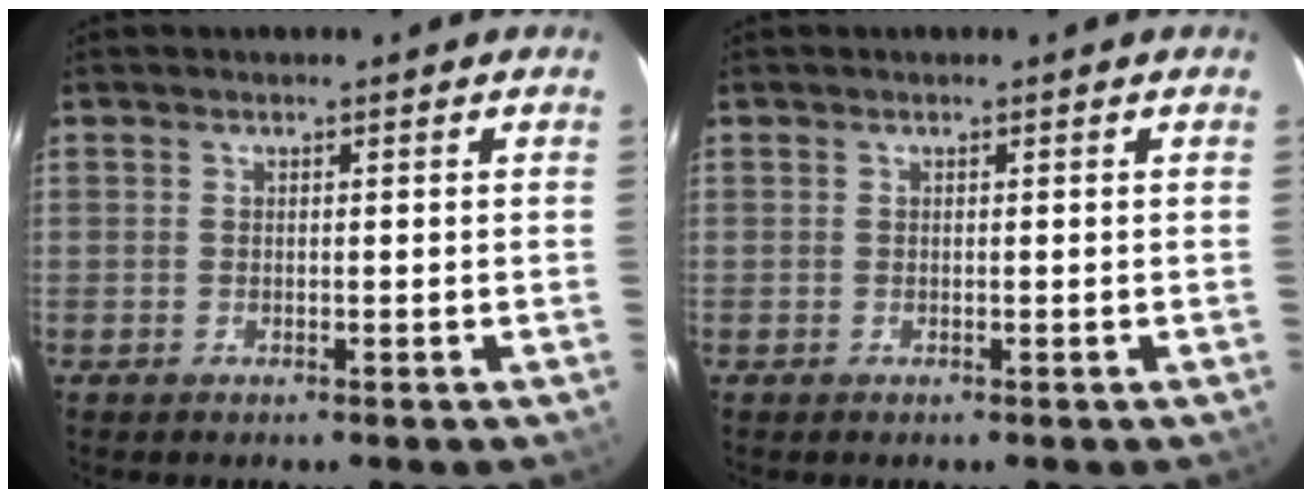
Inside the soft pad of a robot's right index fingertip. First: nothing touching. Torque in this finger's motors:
{"motor_torque": [-0.01, -0.01, 0.01, 0.00]}